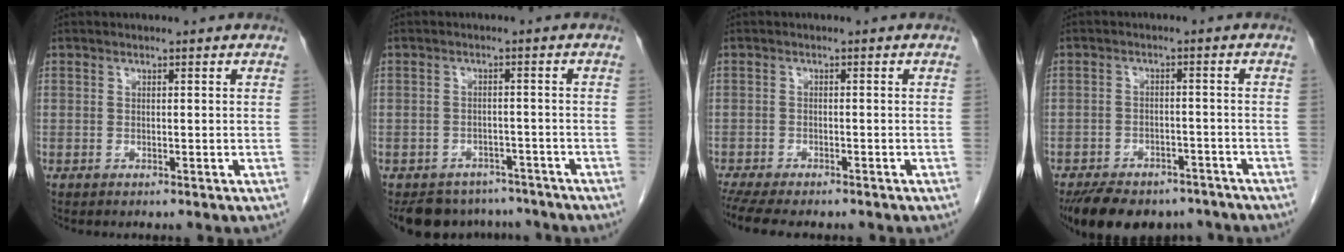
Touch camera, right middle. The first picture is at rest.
{"total": 8.6, "force": [-7.6, 3.9, 1.1], "torque": [-0.009, 0.008, -0.096]}
{"total": 9.7, "force": [-8.1, 2.4, 4.8], "torque": [-0.082, -0.007, -0.121]}
{"total": 14.5, "force": [-11.4, 6.7, 6.0], "torque": [-0.115, -0.003, -0.152]}